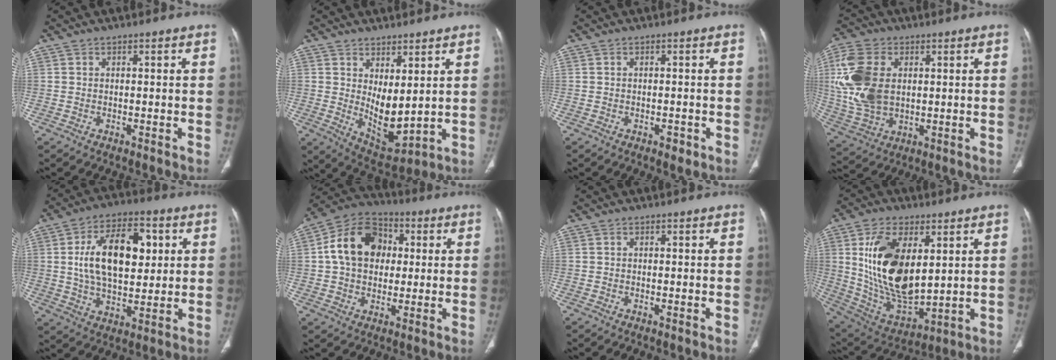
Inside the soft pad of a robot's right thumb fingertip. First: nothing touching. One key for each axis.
{"total": 8.9, "fx": 1.9, "fy": 4.1, "fz": 7.7, "tx": -0.108, "ty": -0.036, "tz": 0.054}
{"total": 1.6, "fx": -0.9, "fy": 0.8, "fz": 1.1, "tx": -0.011, "ty": 0.001, "tz": -0.010}
{"total": 15.5, "fx": 2.6, "fy": 10.3, "fz": 11.4, "tx": -0.243, "ty": 0.000, "tz": 0.057}
{"total": 17.3, "fx": 3.4, "fy": 9.8, "fz": 13.8, "tx": -0.208, "ty": 0.003, "tz": 0.059}
{"total": 14.4, "fx": 2.0, "fy": 11.1, "fz": 9.0, "tx": -0.132, "ty": 0.022, "tz": 0.024}
{"total": 0.0}
{"total": 20.5, "fx": 4.7, "fy": 10.9, "fz": 16.8, "tx": -0.299, "ty": -0.028, "tz": 0.103}